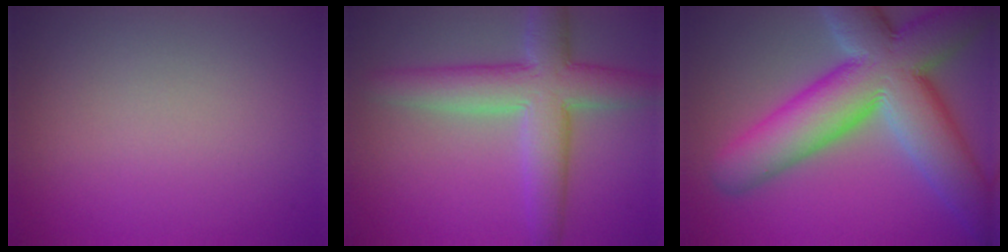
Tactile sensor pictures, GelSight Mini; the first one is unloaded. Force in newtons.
{"total": 6.9, "press": 6.9, "slide": 0.5}
{"total": 13.6, "press": 13.6, "slide": 0.8}